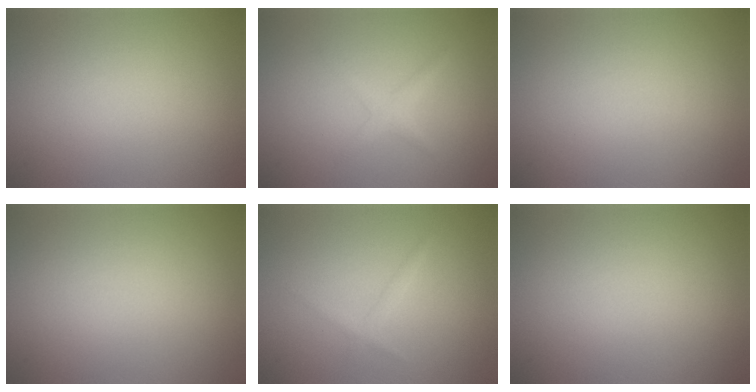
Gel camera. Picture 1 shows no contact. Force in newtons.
{"total": 1.4, "press": 1.4, "slide": 0.1}
{"total": 0.0}
{"total": 0.0}
{"total": 1.0, "press": 1.0, "slide": 0.0}
{"total": 0.0}